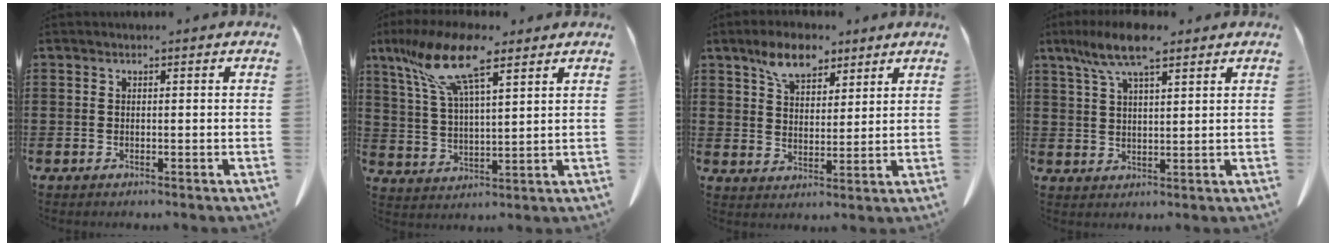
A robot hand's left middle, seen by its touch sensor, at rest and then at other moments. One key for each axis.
{"total": 12.2, "fx": 8.1, "fy": 3.1, "fz": 8.6, "tx": -0.194, "ty": -0.013, "tz": 0.144}
{"total": 7.2, "fx": 5.2, "fy": 3.5, "fz": 3.5, "tx": -0.077, "ty": -0.003, "tz": 0.096}
{"total": 8.5, "fx": 5.6, "fy": 2.2, "fz": 6.0, "tx": -0.128, "ty": -0.001, "tz": 0.101}